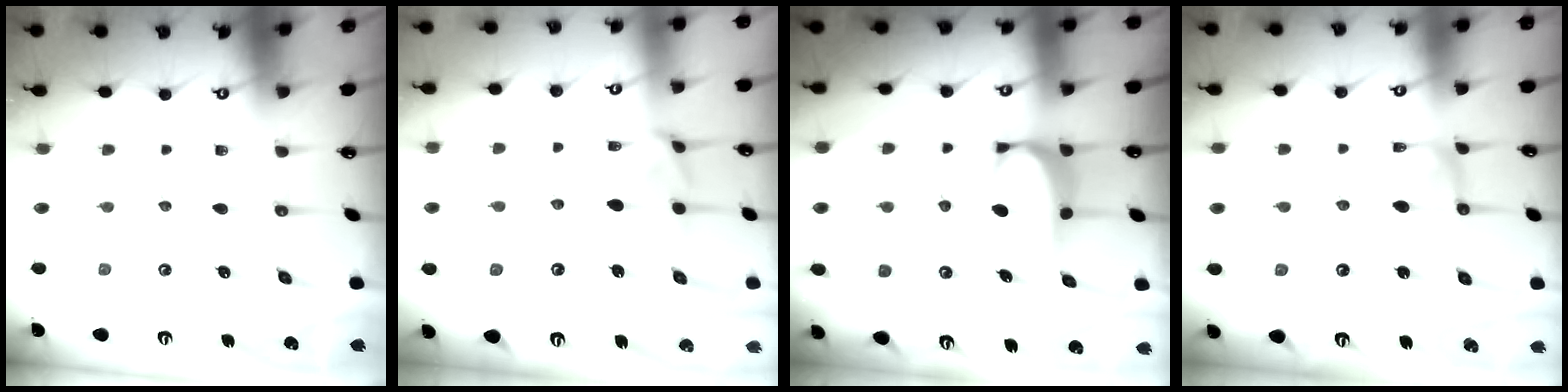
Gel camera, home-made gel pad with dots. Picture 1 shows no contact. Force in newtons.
{"total": 2.6, "press": 2.4, "slide": 1.0}
{"total": 2.0, "press": 2.0, "slide": 0.5}
{"total": 2.2, "press": 2.2, "slide": 0.1}